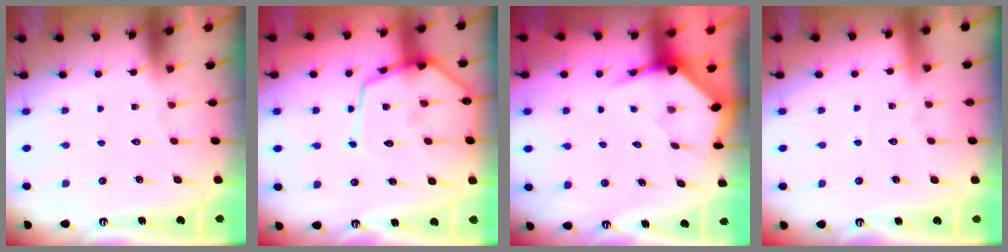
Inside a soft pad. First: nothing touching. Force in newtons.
{"total": 14.3, "press": 14.2, "slide": 1.4}
{"total": 3.4, "press": 3.4, "slide": 0.4}
{"total": 2.7, "press": 2.7, "slide": 0.3}